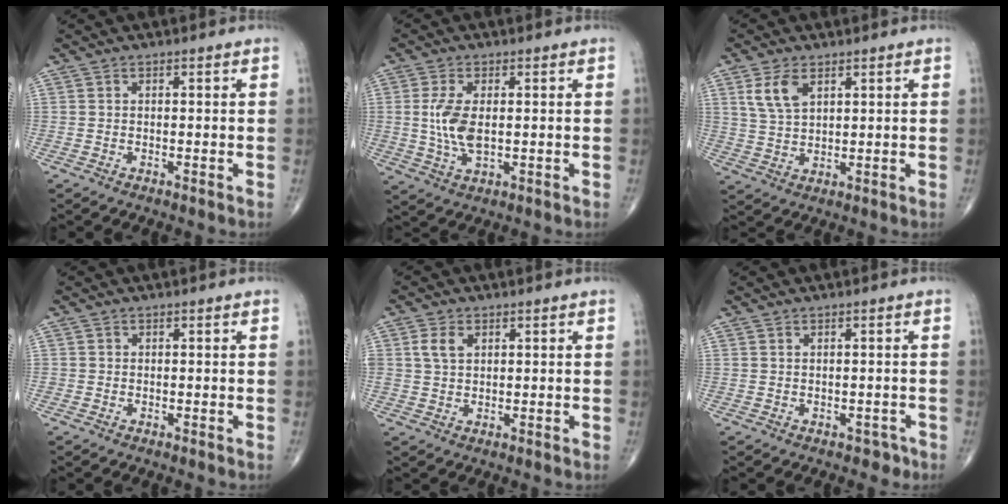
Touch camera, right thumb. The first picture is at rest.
{"total": 7.0, "force": [0.3, 3.3, 6.2], "torque": [-0.136, -0.007, 0.009]}
{"total": 6.0, "force": [2.8, 3.2, 4.2], "torque": [-0.079, -0.009, 0.063]}
{"total": 0.6, "force": [-0.1, 0.6, 0.0], "torque": [0.003, 0.004, -0.005]}
{"total": 3.8, "force": [1.3, 2.6, 2.4], "torque": [-0.042, 0.001, 0.027]}
{"total": 1.4, "force": [-0.6, 1.2, 0.5], "torque": [0.002, 0.004, -0.006]}